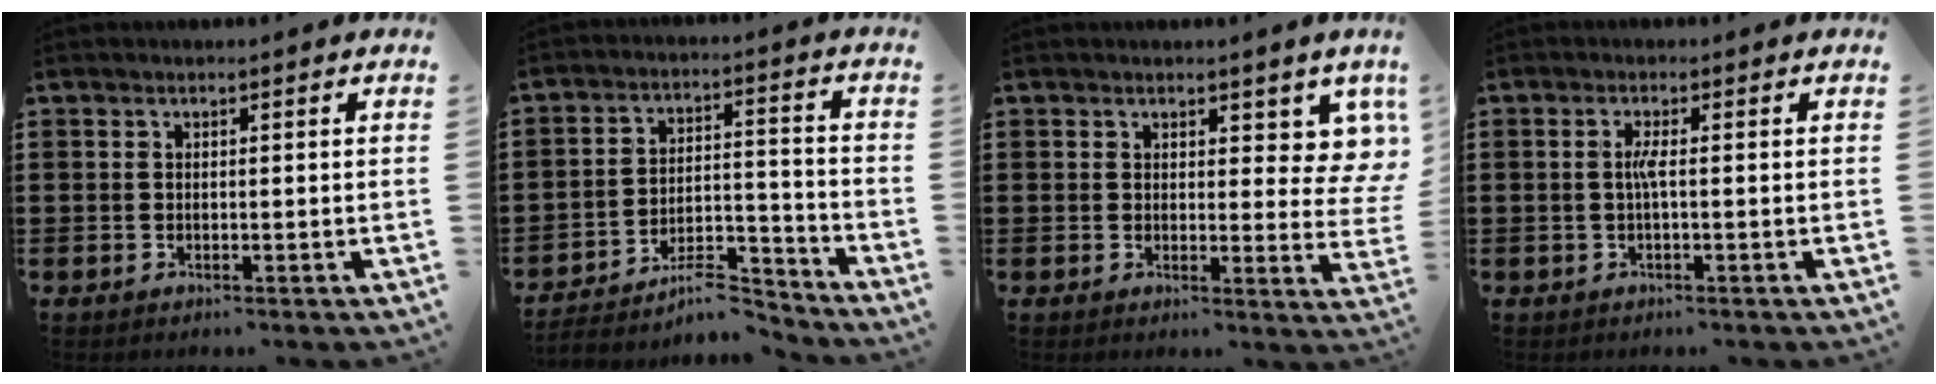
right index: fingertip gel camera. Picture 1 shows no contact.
{"total": 7.4, "force": [-6.6, 1.8, 2.8], "torque": [-0.037, 0.017, -0.124]}
{"total": 5.0, "force": [3.1, 2.7, 2.8], "torque": [-0.027, -0.013, 0.049]}
{"total": 2.0, "force": [-0.2, 0.0, 2.0], "torque": [-0.048, -0.006, -0.008]}